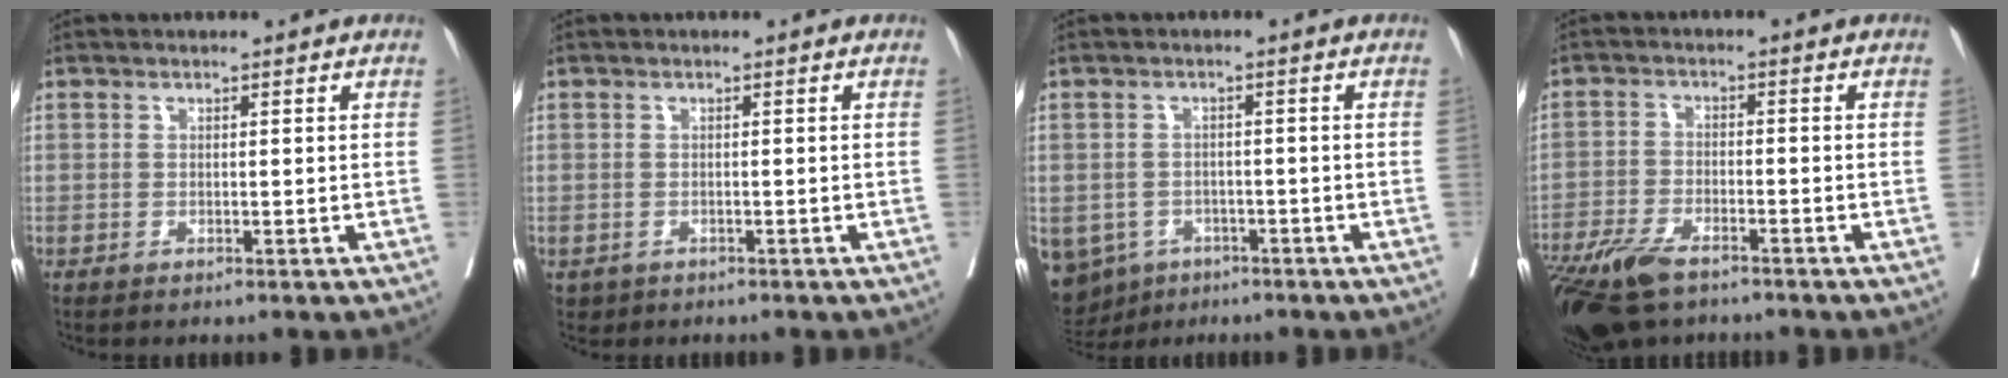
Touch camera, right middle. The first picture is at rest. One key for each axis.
{"total": 1.3, "fx": -0.8, "fy": 1.0, "fz": 0.2, "tx": -0.008, "ty": 0.001, "tz": -0.007}
{"total": 10.6, "fx": -5.8, "fy": 8.4, "fz": 2.8, "tx": -0.088, "ty": -0.003, "tz": -0.074}
{"total": 11.1, "fx": -8.1, "fy": 3.8, "fz": 6.6, "tx": -0.125, "ty": -0.021, "tz": -0.141}